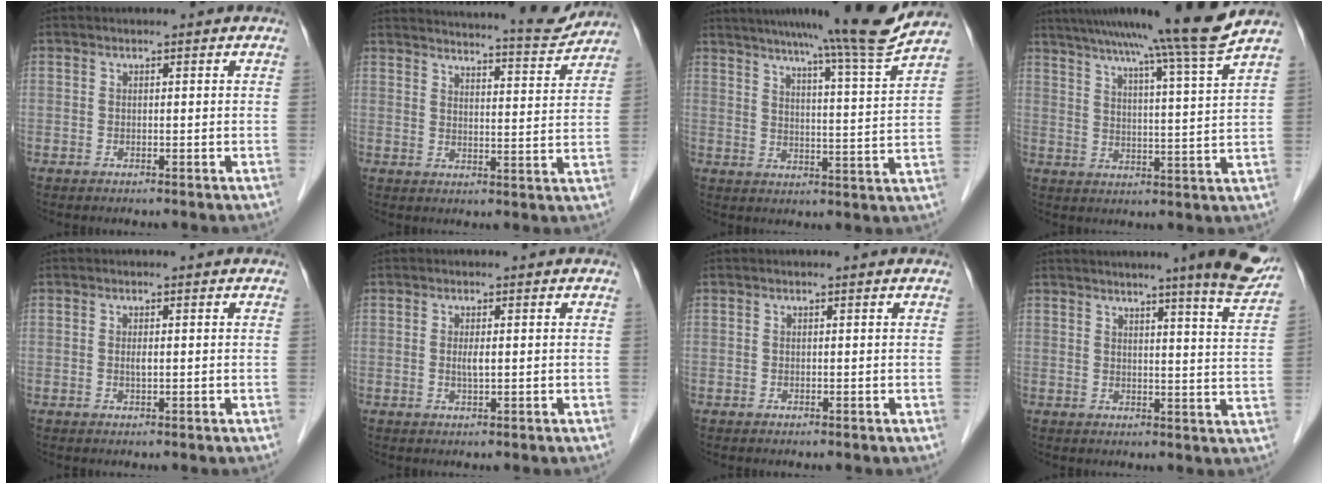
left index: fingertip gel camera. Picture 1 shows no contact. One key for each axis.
{"total": 15.3, "fx": 14.7, "fy": 0.9, "fz": 4.0, "tx": -0.058, "ty": -0.030, "tz": 0.184}
{"total": 14.0, "fx": 12.1, "fy": -2.6, "fz": 6.6, "tx": -0.105, "ty": -0.032, "tz": 0.164}
{"total": 16.6, "fx": 13.9, "fy": -3.2, "fz": 8.4, "tx": -0.136, "ty": -0.036, "tz": 0.192}
{"total": 0.9, "fx": 0.1, "fy": 0.1, "fz": 0.9, "tx": -0.020, "ty": -0.002, "tz": 0.003}
{"total": 1.5, "fx": 0.2, "fy": 0.2, "fz": 1.5, "tx": -0.033, "ty": -0.002, "tz": 0.004}
{"total": 0.0}
{"total": 12.2, "fx": 9.9, "fy": -0.6, "fz": 7.1, "tx": -0.087, "ty": -0.021, "tz": 0.103}